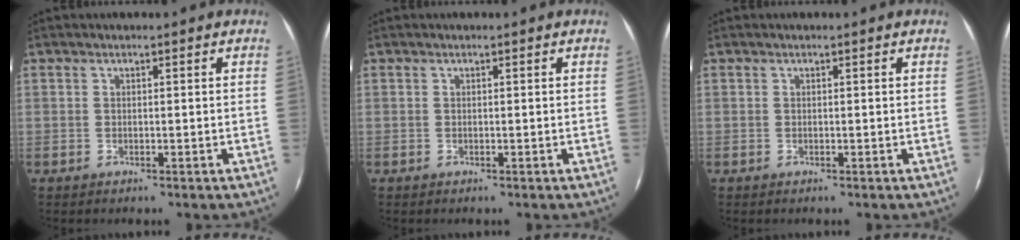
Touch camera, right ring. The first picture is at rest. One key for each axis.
{"total": 0.0}
{"total": 0.0}